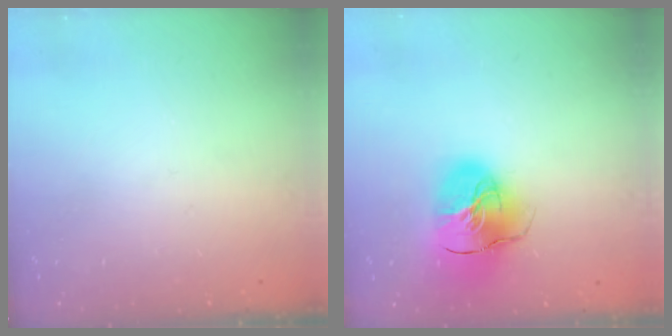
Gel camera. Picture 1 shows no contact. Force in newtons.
{"total": 16.5, "press": 16.4, "slide": 2.3}